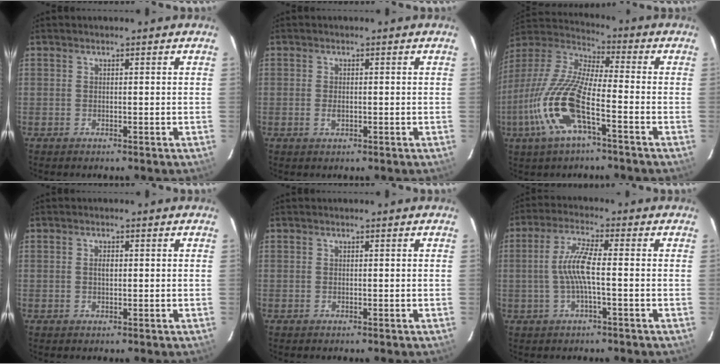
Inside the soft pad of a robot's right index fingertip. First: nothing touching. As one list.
[{"total": 1.5, "force": [-0.4, 0.9, 1.1], "torque": [-0.022, -0.001, -0.006]}, {"total": 17.3, "force": [-7.1, 4.2, 15.2], "torque": [-0.319, -0.021, -0.147]}, {"total": 1.3, "force": [0.1, 0.7, 1.1], "torque": [-0.018, 0.004, 0.000]}, {"total": 0.0}, {"total": 6.6, "force": [-1.1, 0.4, 6.5], "torque": [-0.135, 0.005, -0.018]}]